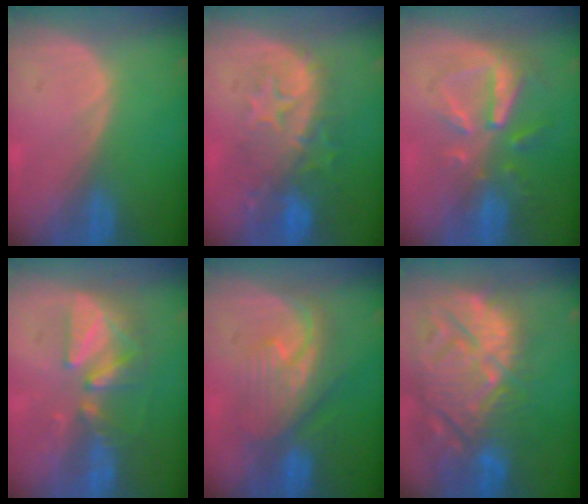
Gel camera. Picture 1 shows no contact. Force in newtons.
{"total": 9.8, "press": 9.1, "slide": 3.5}
{"total": 8.2, "press": 7.4, "slide": 3.6}
{"total": 8.1, "press": 7.5, "slide": 3.1}
{"total": 8.2, "press": 8.1, "slide": 1.4}
{"total": 15.3, "press": 13.2, "slide": 7.8}